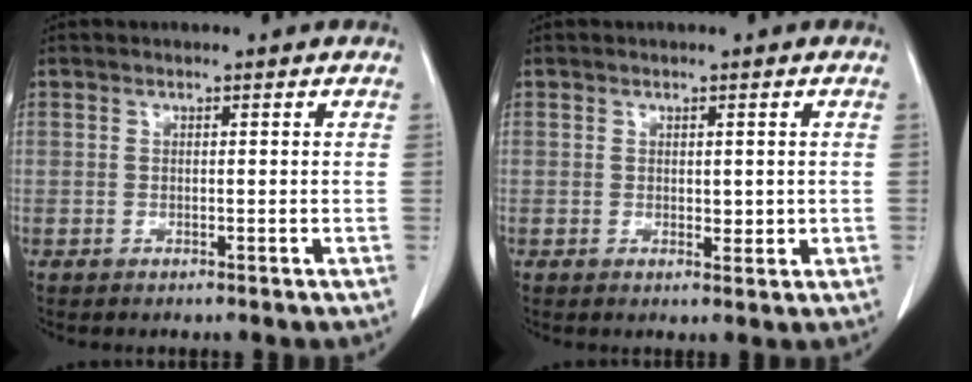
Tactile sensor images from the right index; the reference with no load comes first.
{"total": 1.8, "force": [0.2, 1.1, 1.4], "torque": [-0.018, -0.005, 0.006]}